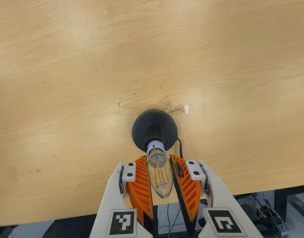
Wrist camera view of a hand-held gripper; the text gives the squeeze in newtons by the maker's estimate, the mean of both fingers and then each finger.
{"total": 9.6, "left": 8.4, "right": 10.7}